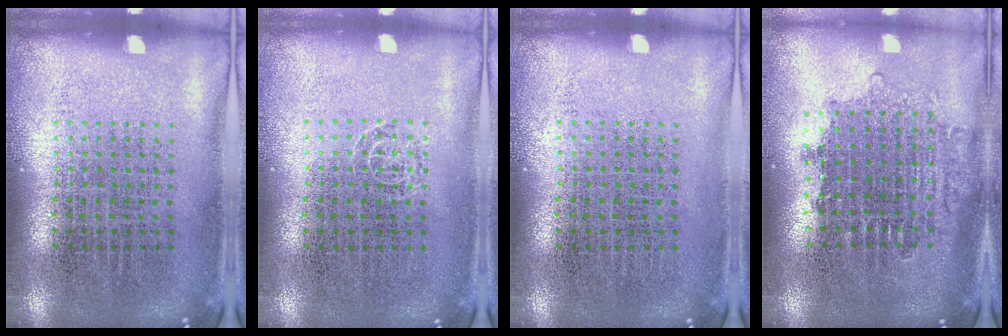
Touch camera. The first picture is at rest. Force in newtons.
{"total": 0.7, "press": 0.7, "slide": 0.2}
{"total": 0.0}
{"total": 1.6, "press": 1.3, "slide": 0.8}